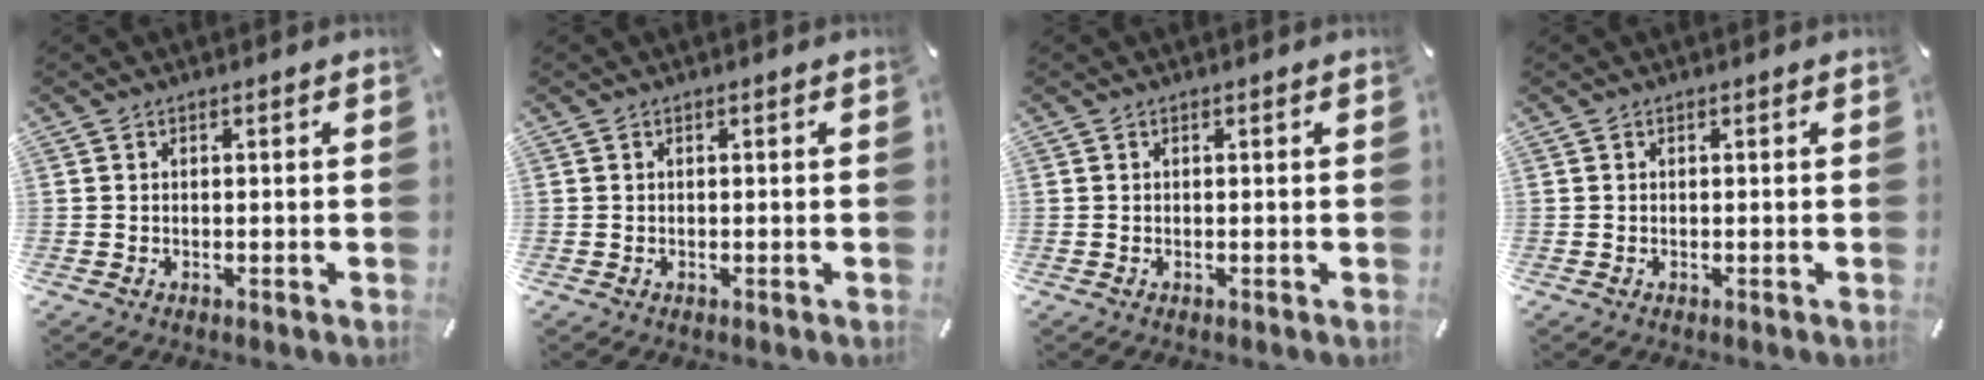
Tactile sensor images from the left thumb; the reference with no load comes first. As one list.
[{"total": 0.0}, {"total": 0.0}, {"total": 0.0}]